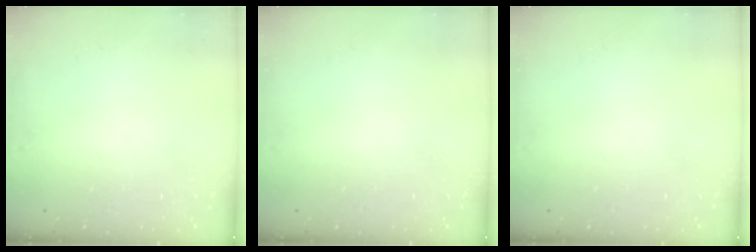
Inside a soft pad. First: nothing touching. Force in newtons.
{"total": 0.0}
{"total": 0.0}